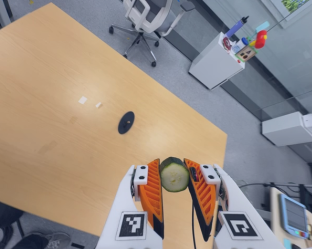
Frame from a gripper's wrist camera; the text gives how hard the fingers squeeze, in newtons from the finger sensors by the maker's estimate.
{"total": 9.2, "left": 8.7, "right": 9.8}